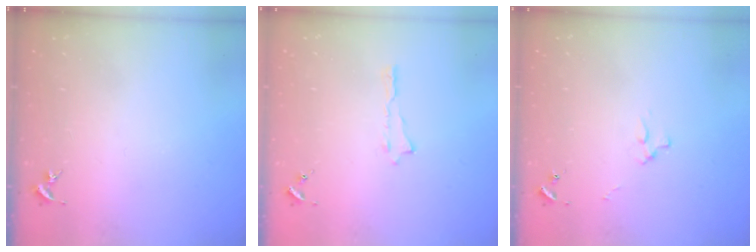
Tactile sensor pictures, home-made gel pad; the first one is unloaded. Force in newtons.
{"total": 0.0}
{"total": 2.5, "press": 2.5, "slide": 0.3}